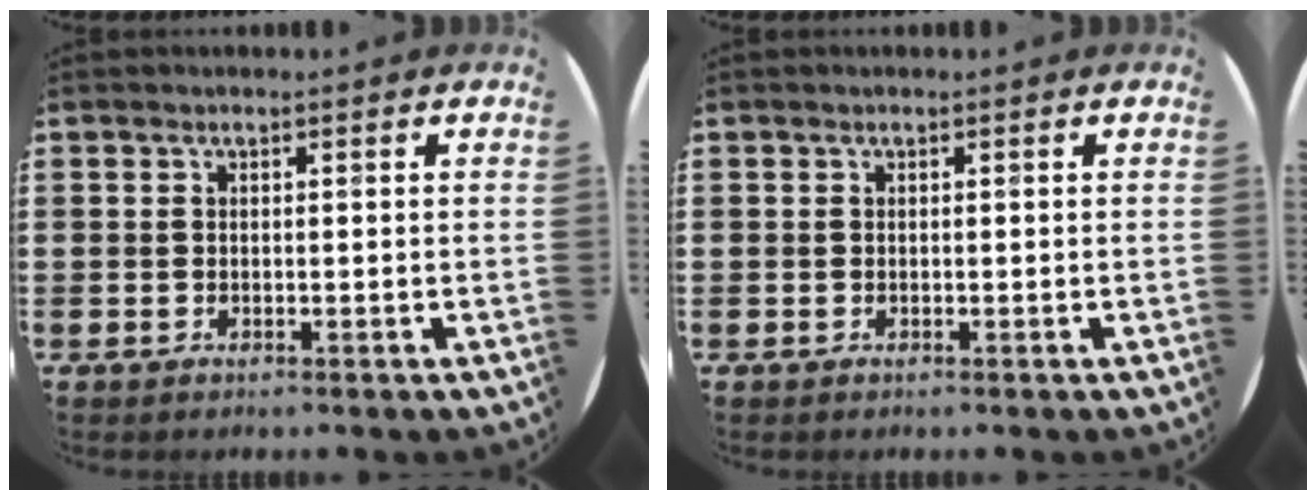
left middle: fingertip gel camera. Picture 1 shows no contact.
{"total": 0.0}